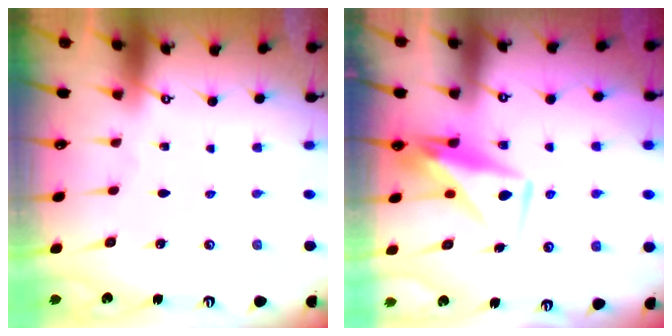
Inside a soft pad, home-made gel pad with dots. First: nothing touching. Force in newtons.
{"total": 10.9, "press": 10.8, "slide": 0.9}